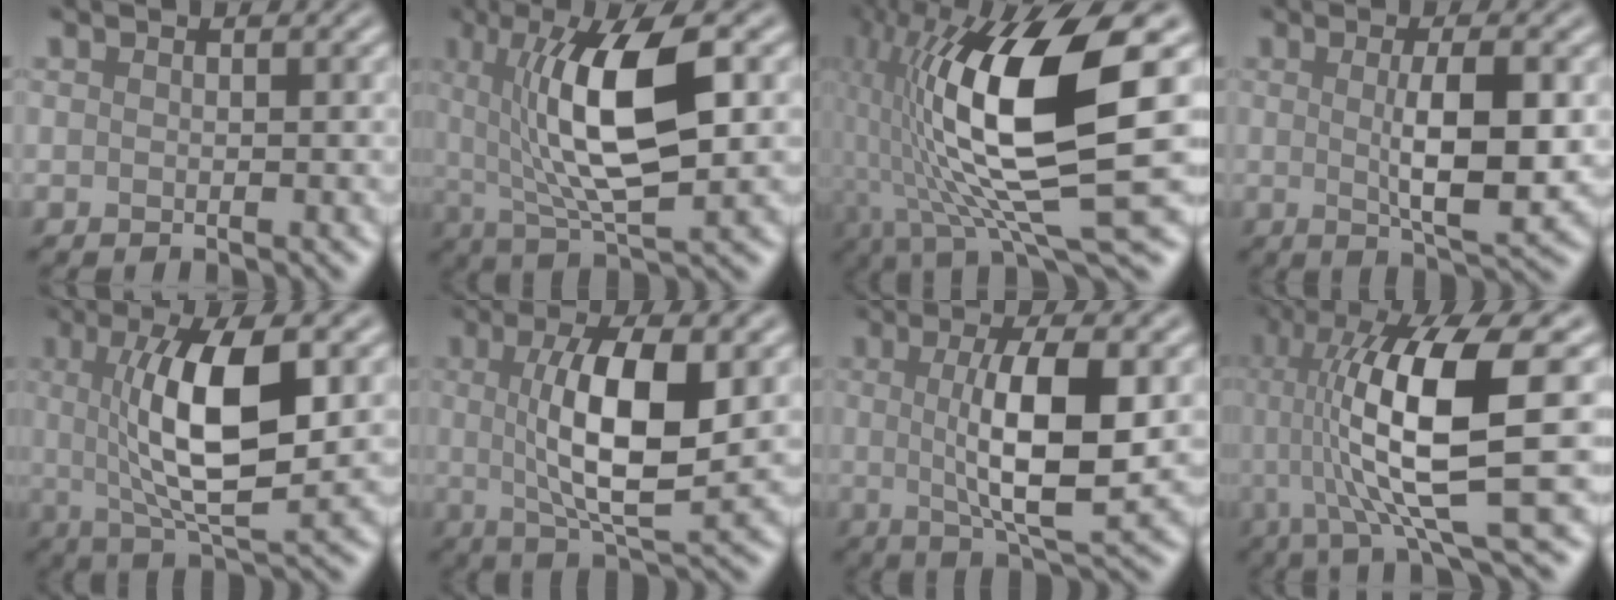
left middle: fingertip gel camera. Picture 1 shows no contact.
{"total": 10.1, "force": [1.6, 3.2, 9.5], "torque": [-0.159, 0.001, 0.027]}
{"total": 14.6, "force": [0.3, 4.0, 14.1], "torque": [-0.263, 0.000, 0.008]}
{"total": 6.3, "force": [0.2, 1.5, 6.1], "torque": [-0.097, -0.003, 0.007]}
{"total": 9.3, "force": [1.3, 2.7, 8.8], "torque": [-0.144, -0.002, 0.025]}
{"total": 8.6, "force": [1.0, 2.6, 8.2], "torque": [-0.139, -0.005, 0.019]}
{"total": 7.9, "force": [0.5, 2.1, 7.6], "torque": [-0.124, -0.006, 0.010]}
{"total": 11.9, "force": [0.7, 2.5, 11.6], "torque": [-0.194, 0.001, 0.016]}